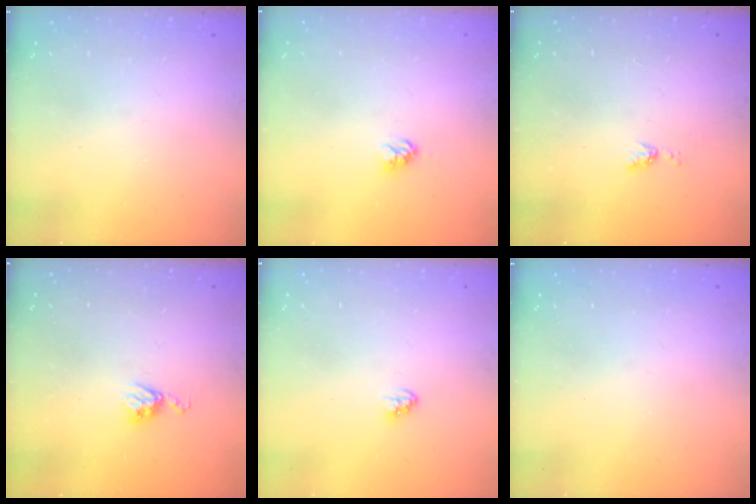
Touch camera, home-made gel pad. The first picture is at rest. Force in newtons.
{"total": 3.9, "press": 3.8, "slide": 0.5}
{"total": 4.0, "press": 4.0, "slide": 0.5}
{"total": 5.6, "press": 5.6, "slide": 0.5}
{"total": 2.9, "press": 2.9, "slide": 0.2}
{"total": 0.0}